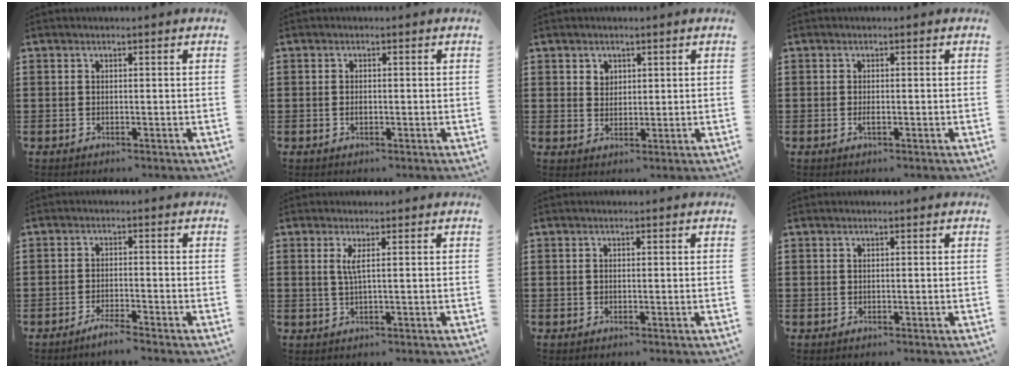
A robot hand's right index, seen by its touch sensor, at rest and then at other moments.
{"total": 0.9, "force": [-0.2, 0.4, 0.8], "torque": [-0.016, 0.000, -0.004]}
{"total": 2.2, "force": [1.3, 1.7, 0.2], "torque": [-0.011, 0.008, 0.025]}
{"total": 1.0, "force": [-0.3, 0.2, 0.9], "torque": [-0.026, -0.007, -0.008]}
{"total": 2.2, "force": [-2.0, -0.1, 0.8], "torque": [-0.015, 0.002, -0.038]}
{"total": 2.3, "force": [0.5, -0.2, 2.3], "torque": [-0.046, -0.004, 0.007]}
{"total": 0.0}
{"total": 0.0}